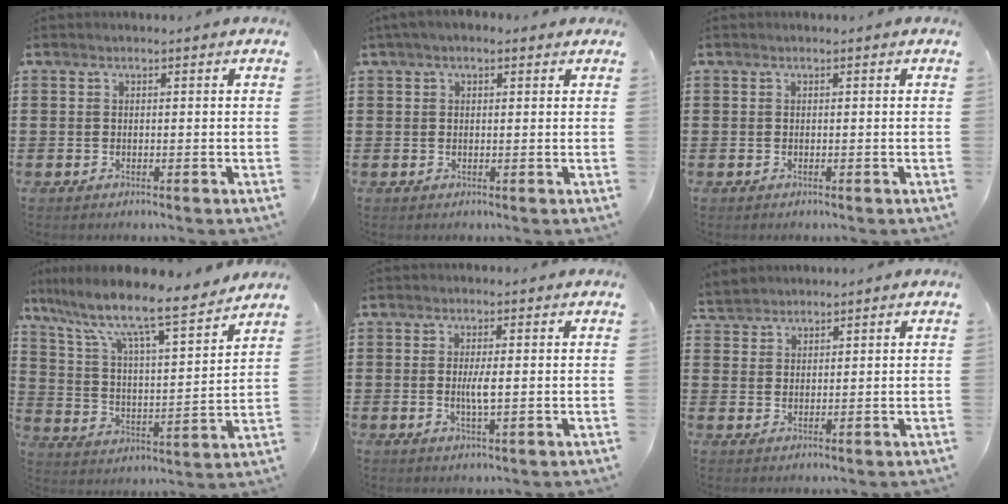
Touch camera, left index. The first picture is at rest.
{"total": 1.6, "force": [0.7, 0.9, 1.1], "torque": [-0.023, 0.006, 0.011]}
{"total": 0.0}
{"total": 9.7, "force": [8.0, 1.0, 5.5], "torque": [-0.138, -0.056, 0.128]}
{"total": 3.0, "force": [0.0, 0.4, 2.9], "torque": [-0.055, -0.004, -0.002]}
{"total": 2.4, "force": [2.3, 0.7, -0.4], "torque": [-0.002, 0.001, 0.045]}